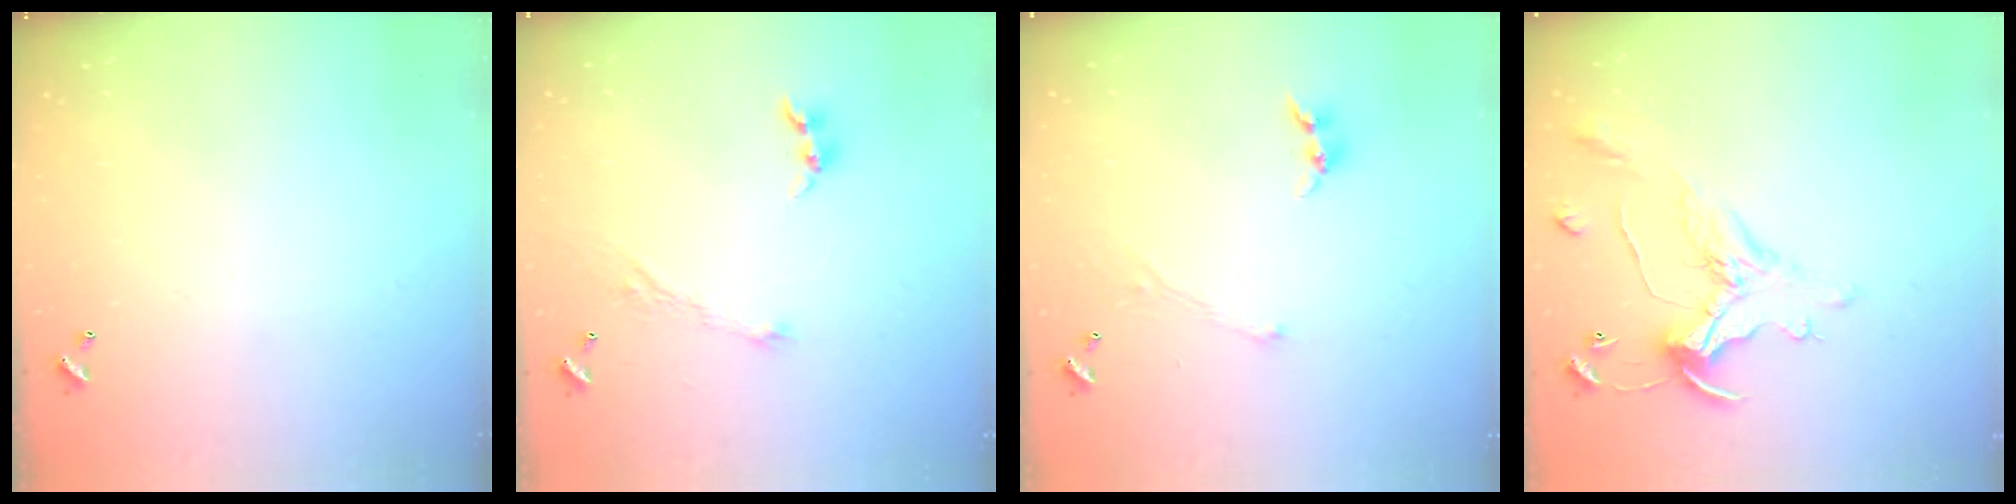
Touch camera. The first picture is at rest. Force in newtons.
{"total": 2.9, "press": 2.8, "slide": 0.4}
{"total": 1.3, "press": 1.2, "slide": 0.5}
{"total": 1.8, "press": 1.5, "slide": 1.1}